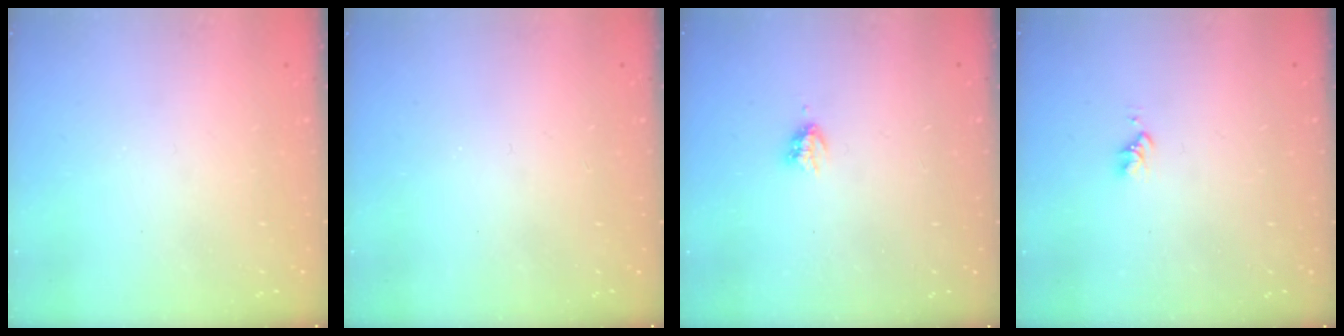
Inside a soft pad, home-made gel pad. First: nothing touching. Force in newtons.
{"total": 0.0}
{"total": 2.9, "press": 2.9, "slide": 0.5}
{"total": 2.6, "press": 2.6, "slide": 0.4}